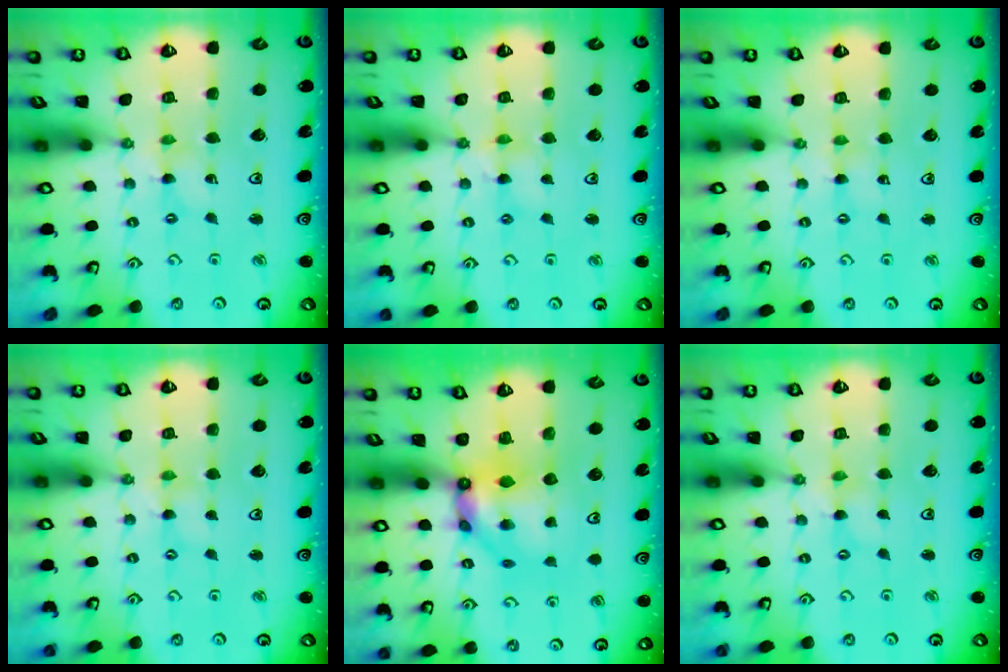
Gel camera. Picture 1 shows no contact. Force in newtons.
{"total": 2.5, "press": 2.5, "slide": 0.2}
{"total": 0.5, "press": 0.5, "slide": 0.1}
{"total": 1.1, "press": 1.1, "slide": 0.1}
{"total": 7.7, "press": 7.6, "slide": 0.6}
{"total": 0.0}